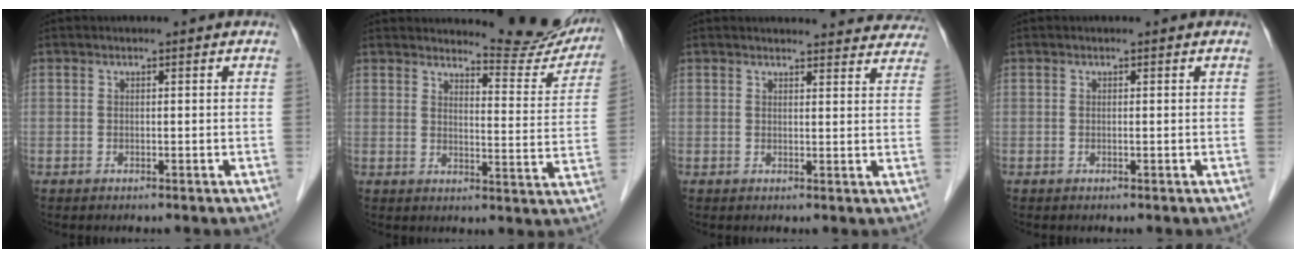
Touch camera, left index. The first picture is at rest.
{"total": 12.2, "force": [11.8, 1.6, 2.4], "torque": [-0.017, -0.055, 0.129]}
{"total": 16.3, "force": [15.7, 3.5, 2.9], "torque": [-0.007, -0.022, 0.158]}
{"total": 0.0}